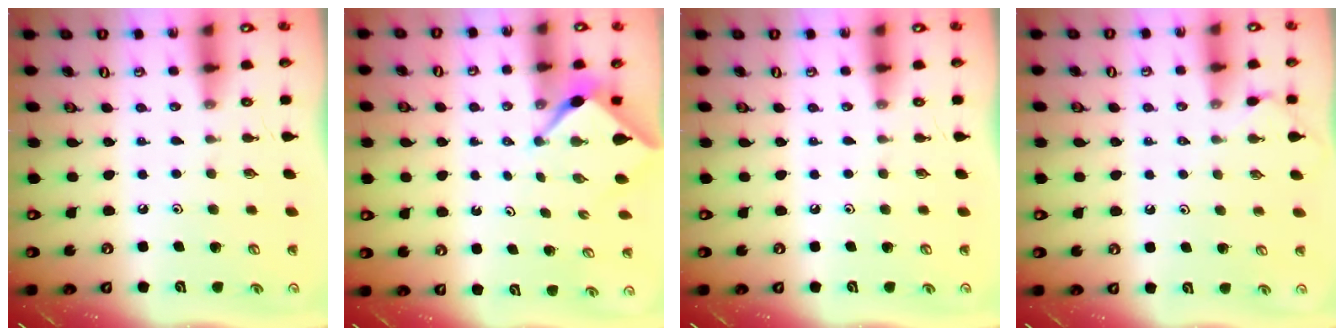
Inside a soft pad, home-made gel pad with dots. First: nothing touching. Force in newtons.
{"total": 2.2, "press": 2.1, "slide": 0.3}
{"total": 0.0}
{"total": 2.1, "press": 2.1, "slide": 0.3}